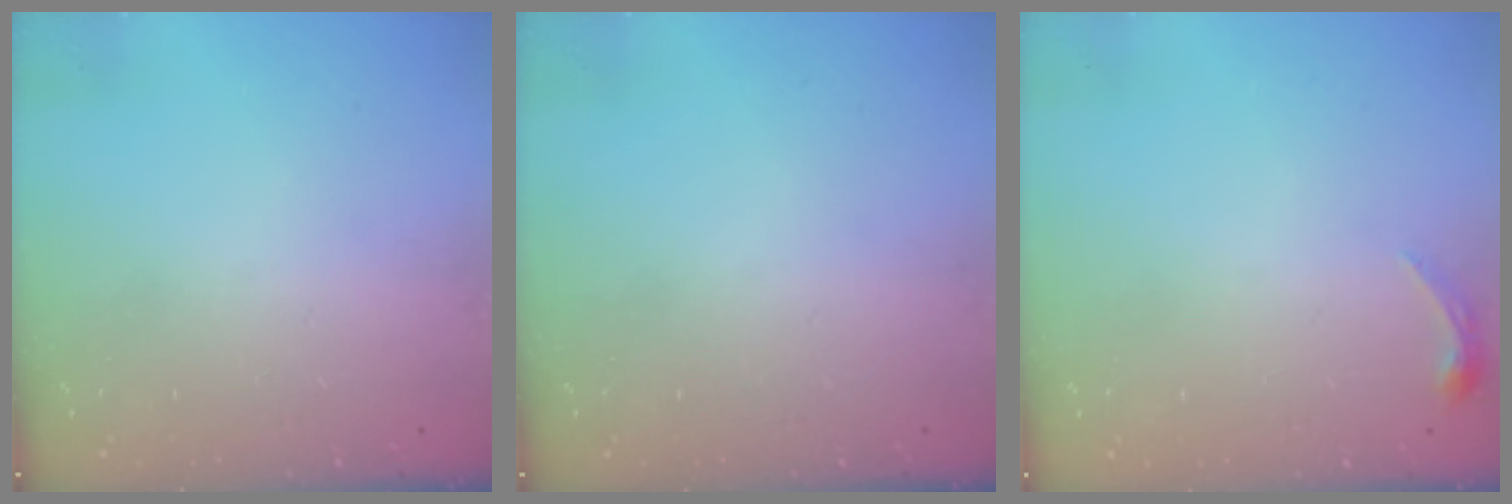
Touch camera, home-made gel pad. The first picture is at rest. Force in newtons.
{"total": 0.0}
{"total": 3.4, "press": 3.3, "slide": 0.6}